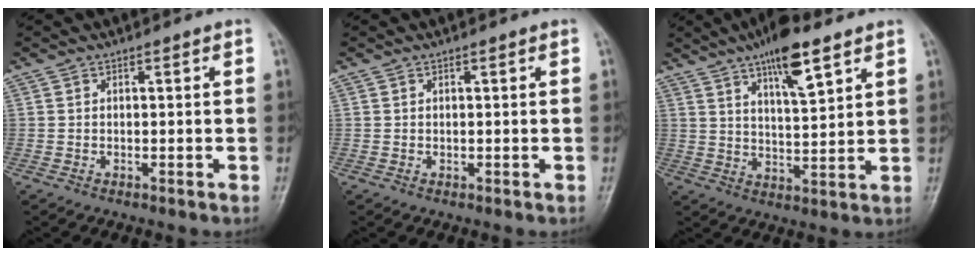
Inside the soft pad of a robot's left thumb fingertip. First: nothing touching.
{"total": 0.0}
{"total": 11.0, "force": [6.8, 2.9, 8.2], "torque": [-0.120, -0.033, 0.112]}